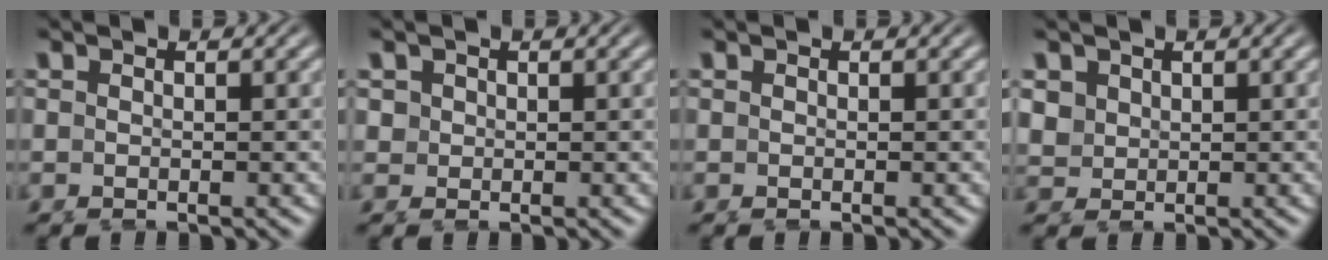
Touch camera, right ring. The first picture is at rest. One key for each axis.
{"total": 2.3, "fx": 0.6, "fy": 2.0, "fz": 0.9, "tx": -0.029, "ty": -0.004, "tz": 0.015}
{"total": 0.0}
{"total": 3.0, "fx": 0.7, "fy": 2.6, "fz": 1.4, "tx": -0.041, "ty": -0.010, "tz": 0.025}